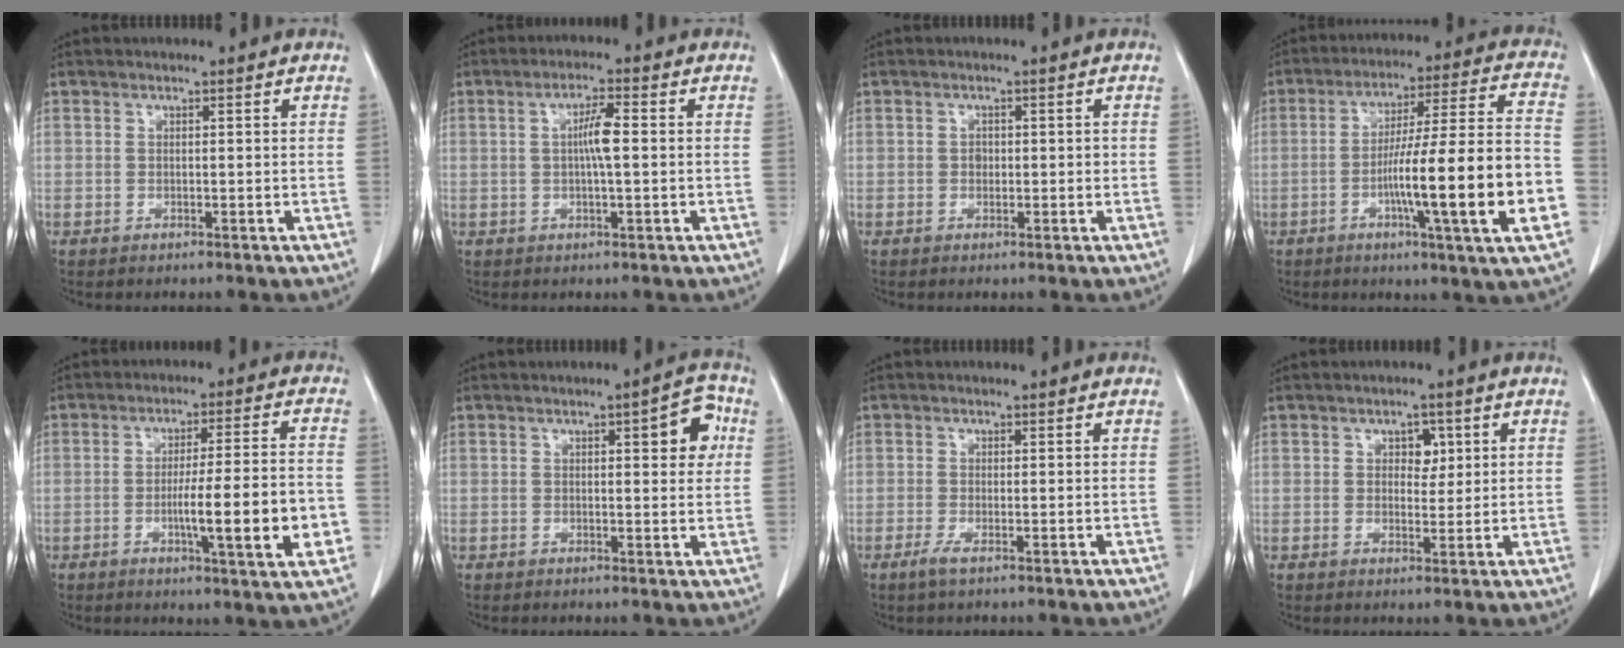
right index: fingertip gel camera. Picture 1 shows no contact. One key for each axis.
{"total": 4.1, "fx": 0.1, "fy": 0.3, "fz": 4.1, "tx": -0.075, "ty": 0.005, "tz": 0.002}
{"total": 1.3, "fx": -0.1, "fy": 1.0, "fz": 0.7, "tx": -0.010, "ty": 0.004, "tz": -0.002}
{"total": 19.0, "fx": -5.1, "fy": -0.2, "fz": 18.2, "tx": -0.264, "ty": 0.006, "tz": -0.080}
{"total": 12.4, "fx": -3.2, "fy": 0.3, "fz": 12.0, "tx": -0.179, "ty": -0.007, "tz": -0.050}
{"total": 5.8, "fx": 1.8, "fy": 1.6, "fz": 5.2, "tx": -0.059, "ty": 0.010, "tz": 0.016}
{"total": 1.6, "fx": -0.9, "fy": 0.1, "fz": 1.3, "tx": -0.028, "ty": -0.004, "tz": -0.019}
{"total": 3.0, "fx": 1.1, "fy": 2.0, "fz": 2.0, "tx": -0.022, "ty": 0.004, "tz": 0.016}